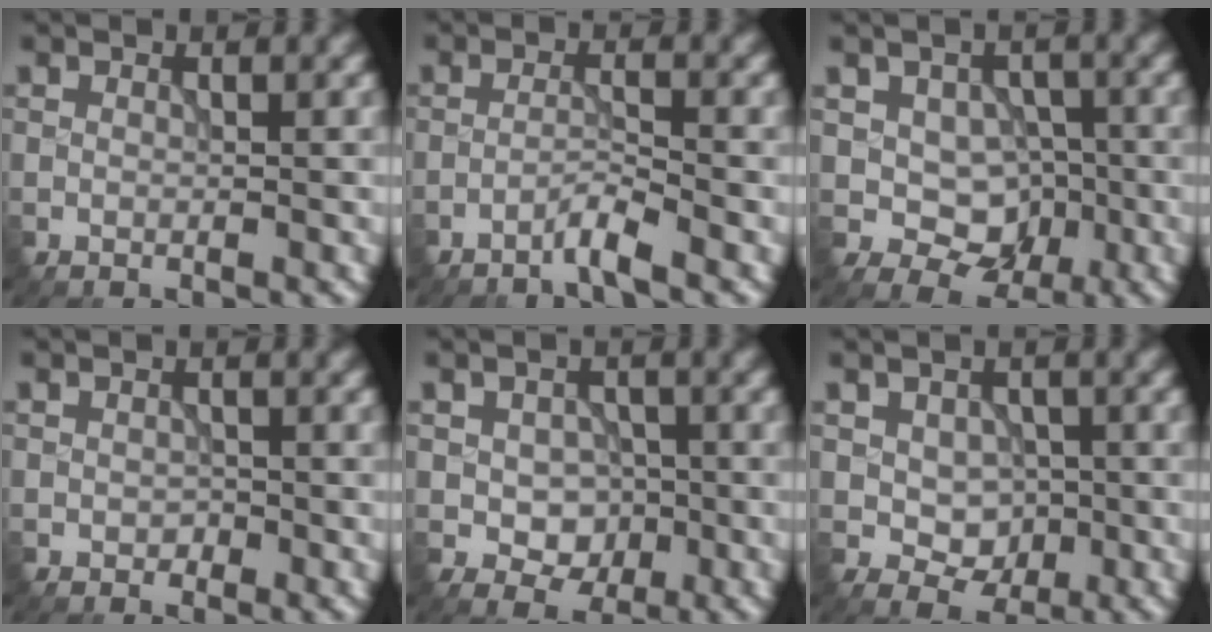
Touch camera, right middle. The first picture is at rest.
{"total": 1.9, "force": [-1.5, -0.2, 1.2], "torque": [-0.016, 0.008, -0.038]}
{"total": 4.7, "force": [-0.3, 3.9, 2.6], "torque": [-0.035, -0.004, -0.006]}
{"total": 0.7, "force": [-0.1, 0.6, 0.3], "torque": [-0.006, -0.004, -0.003]}
{"total": 3.4, "force": [-0.4, 2.7, 2.0], "torque": [-0.030, -0.005, -0.009]}
{"total": 3.2, "force": [0.0, 2.5, 2.0], "torque": [-0.031, -0.006, 0.003]}